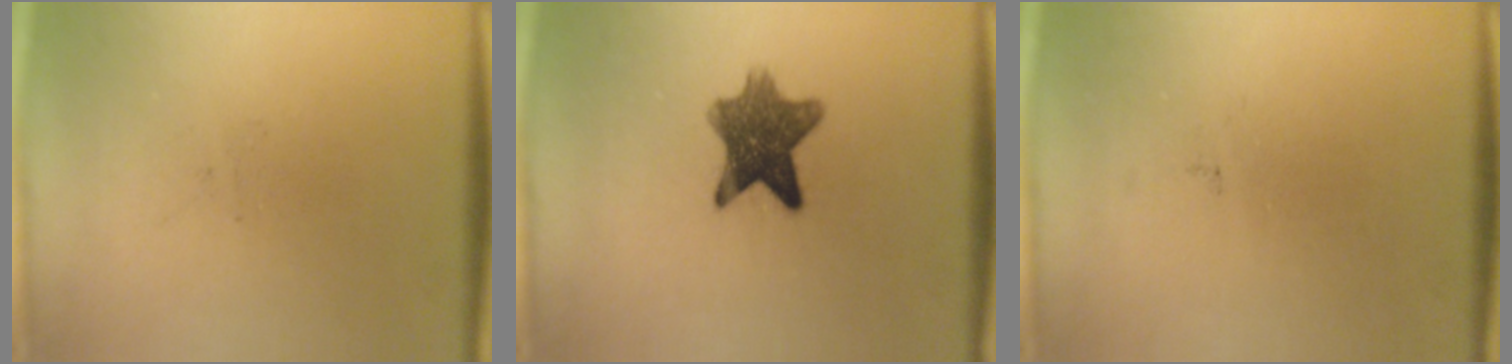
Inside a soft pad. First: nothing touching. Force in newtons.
{"total": 8.9}
{"total": 0.0}